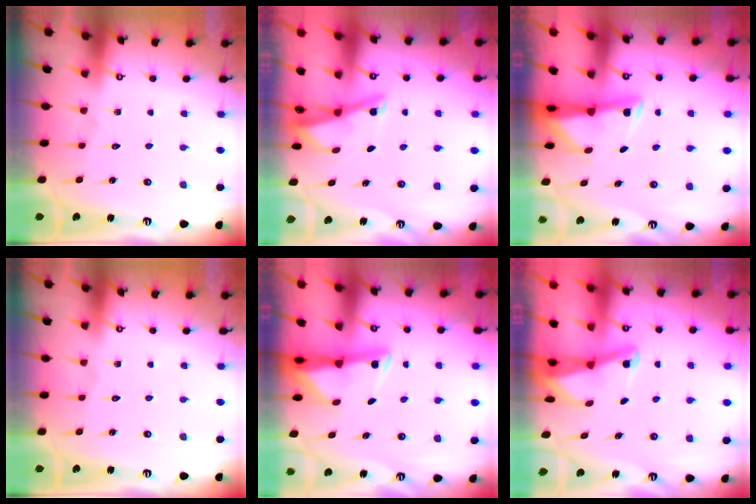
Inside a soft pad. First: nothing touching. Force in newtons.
{"total": 2.9, "press": 2.9, "slide": 0.2}
{"total": 2.8, "press": 2.8, "slide": 0.6}
{"total": 0.0}
{"total": 2.9, "press": 2.8, "slide": 0.6}
{"total": 2.2, "press": 2.2, "slide": 0.3}